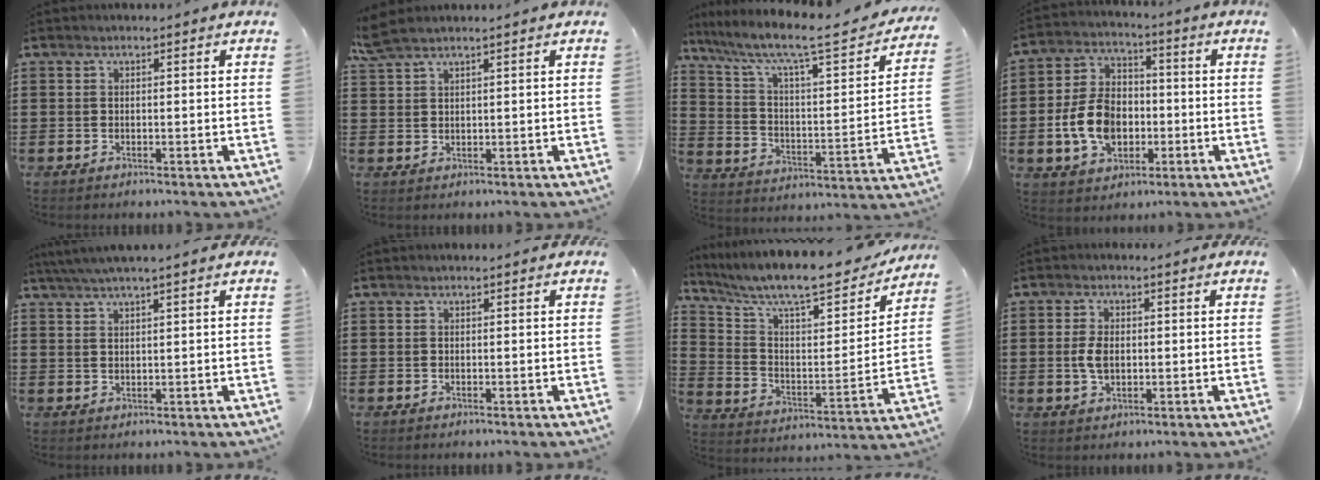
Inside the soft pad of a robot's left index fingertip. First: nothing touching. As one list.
[{"total": 2.6, "force": [2.0, 0.4, 1.6], "torque": [-0.036, 0.000, 0.038]}, {"total": 8.4, "force": [6.0, 1.0, 5.7], "torque": [-0.127, -0.046, 0.090]}, {"total": 9.8, "force": [-1.9, 7.2, 6.4], "torque": [-0.160, 0.013, -0.038]}, {"total": 2.9, "force": [2.2, -0.2, 1.9], "torque": [-0.040, 0.003, 0.039]}, {"total": 0.0}, {"total": 11.2, "force": [9.4, 1.7, 5.9], "torque": [-0.137, -0.065, 0.156]}, {"total": 3.8, "force": [0.1, 2.1, 3.2], "torque": [-0.079, -0.001, -0.002]}]